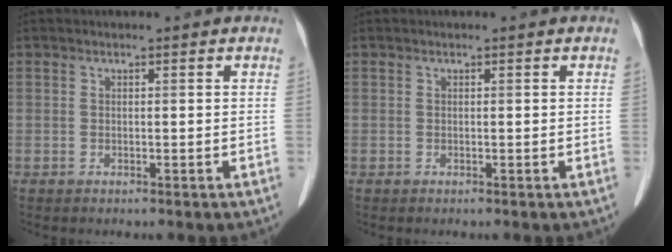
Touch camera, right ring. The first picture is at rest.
{"total": 0.0}